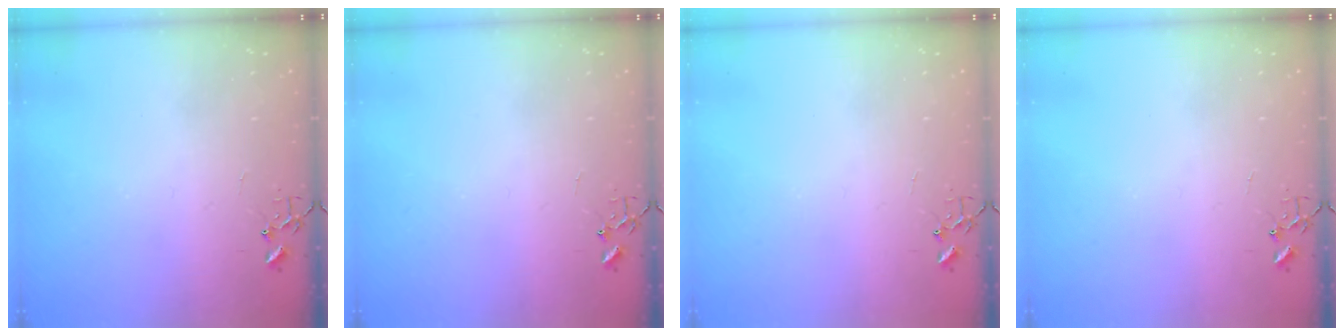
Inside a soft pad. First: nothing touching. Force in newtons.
{"total": 0.0}
{"total": 0.0}
{"total": 0.0}